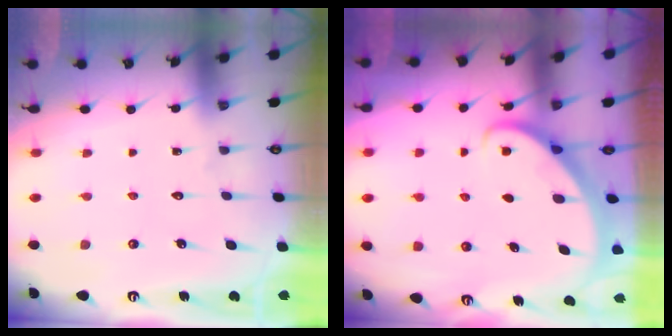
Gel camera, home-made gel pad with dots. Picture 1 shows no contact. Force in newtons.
{"total": 2.9, "press": 2.9, "slide": 0.2}